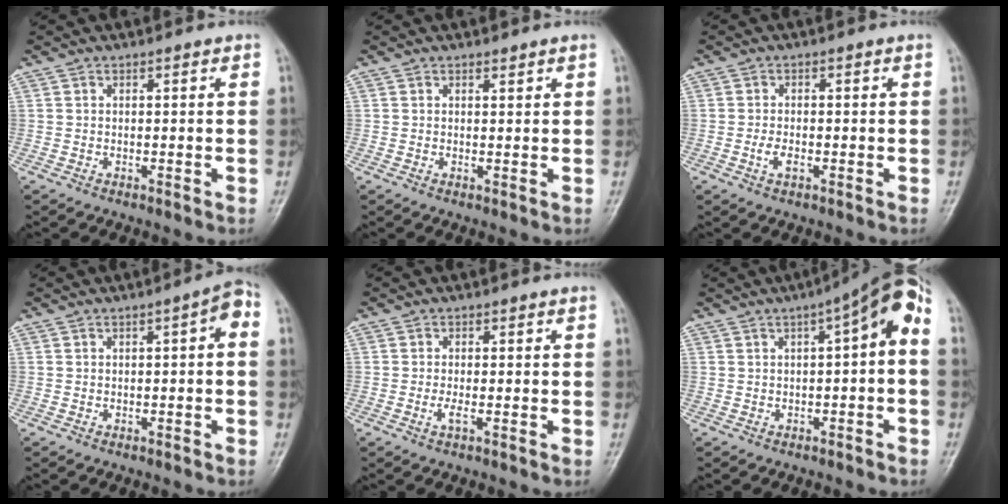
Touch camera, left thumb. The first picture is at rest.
{"total": 1.0, "force": [0.7, 0.5, 0.5], "torque": [-0.001, -0.003, 0.010]}
{"total": 2.5, "force": [-0.9, 1.4, 1.9], "torque": [-0.037, 0.006, -0.019]}
{"total": 3.4, "force": [-0.2, 1.2, 3.2], "torque": [-0.036, 0.026, -0.010]}
{"total": 1.7, "force": [-0.6, 0.5, 1.5], "torque": [-0.033, -0.003, -0.016]}
{"total": 8.3, "force": [0.6, 2.5, 7.8], "torque": [-0.105, 0.044, -0.001]}